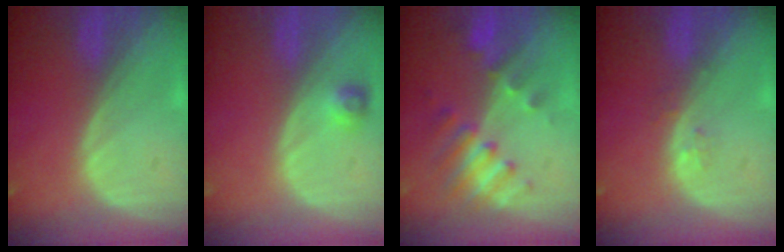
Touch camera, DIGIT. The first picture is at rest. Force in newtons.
{"total": 2.4, "press": 2.2, "slide": 0.9}
{"total": 7.8, "press": 6.9, "slide": 3.7}
{"total": 1.2, "press": 1.2, "slide": 0.1}